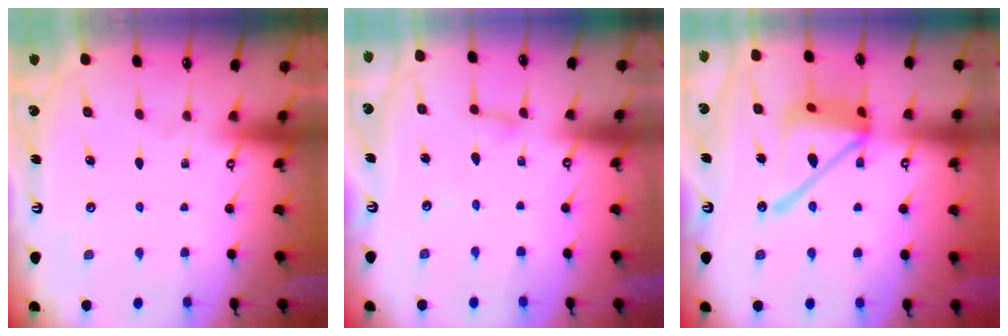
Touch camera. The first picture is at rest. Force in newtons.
{"total": 3.5, "press": 3.5, "slide": 0.3}
{"total": 17.4, "press": 17.3, "slide": 1.8}